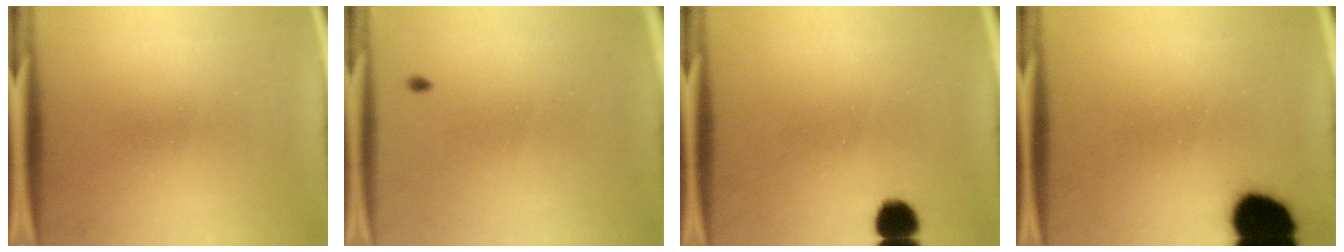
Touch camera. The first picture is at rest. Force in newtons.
{"total": 0.9}
{"total": 5.5}
{"total": 14.8}